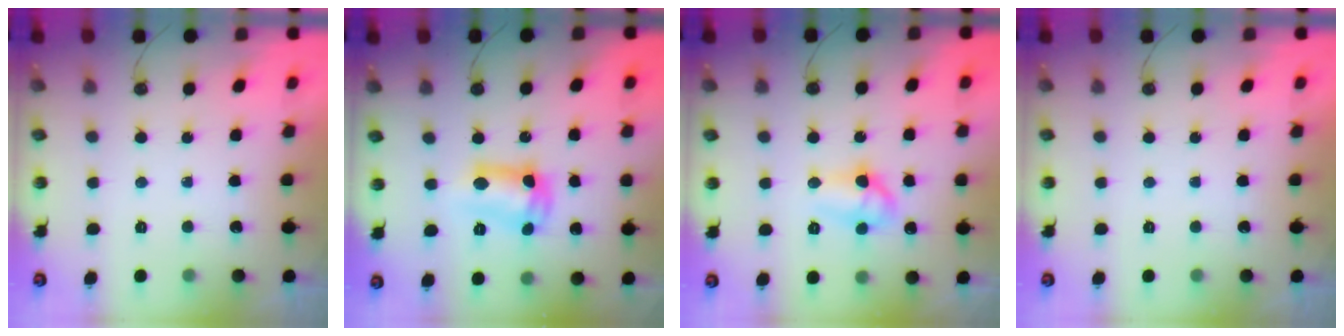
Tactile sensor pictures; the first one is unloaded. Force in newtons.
{"total": 11.7, "press": 11.7, "slide": 0.9}
{"total": 9.4, "press": 9.3, "slide": 1.0}
{"total": 0.0}